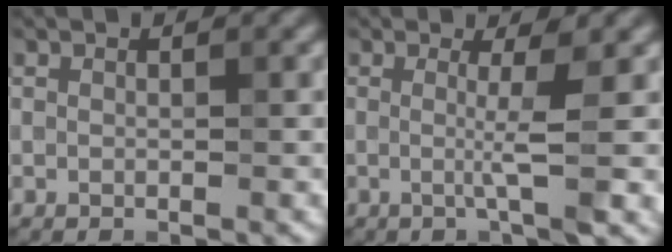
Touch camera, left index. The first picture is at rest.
{"total": 3.8, "force": [0.1, 0.6, 3.8], "torque": [-0.059, -0.005, -0.004]}